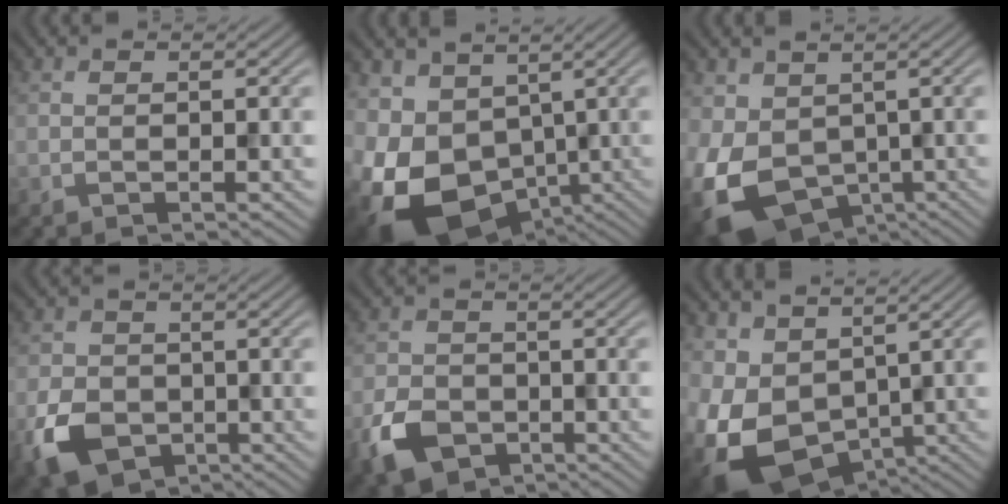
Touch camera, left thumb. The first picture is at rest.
{"total": 14.6, "force": [-3.7, 10.1, 9.8], "torque": [-0.236, -0.028, -0.051]}
{"total": 12.0, "force": [-2.0, 8.9, 7.8], "torque": [-0.195, -0.032, -0.027]}
{"total": 7.9, "force": [-3.3, 5.8, 4.1], "torque": [-0.103, -0.021, -0.069]}
{"total": 6.8, "force": [-3.4, 4.9, 3.4], "torque": [-0.082, -0.012, -0.071]}
{"total": 12.1, "force": [-1.2, 8.8, 8.2], "torque": [-0.214, -0.036, -0.005]}